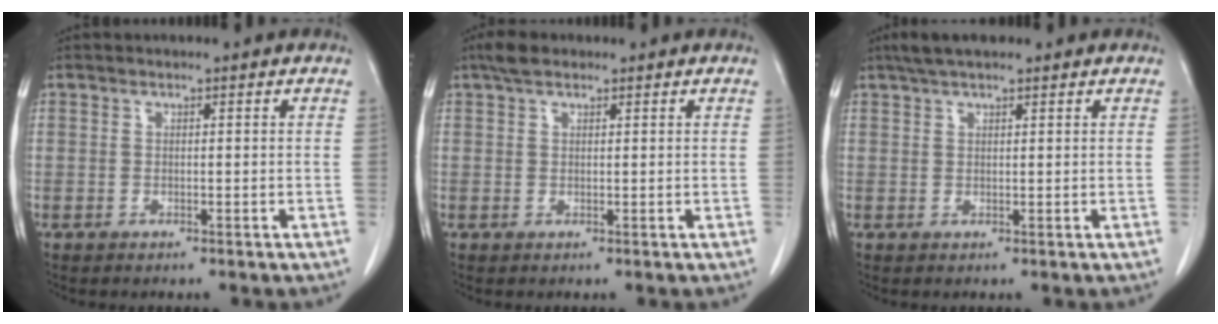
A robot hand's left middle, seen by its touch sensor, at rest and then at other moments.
{"total": 2.7, "force": [2.0, 1.4, 1.3], "torque": [-0.025, 0.015, 0.033]}
{"total": 3.8, "force": [3.0, 1.0, 2.0], "torque": [-0.036, 0.021, 0.052]}